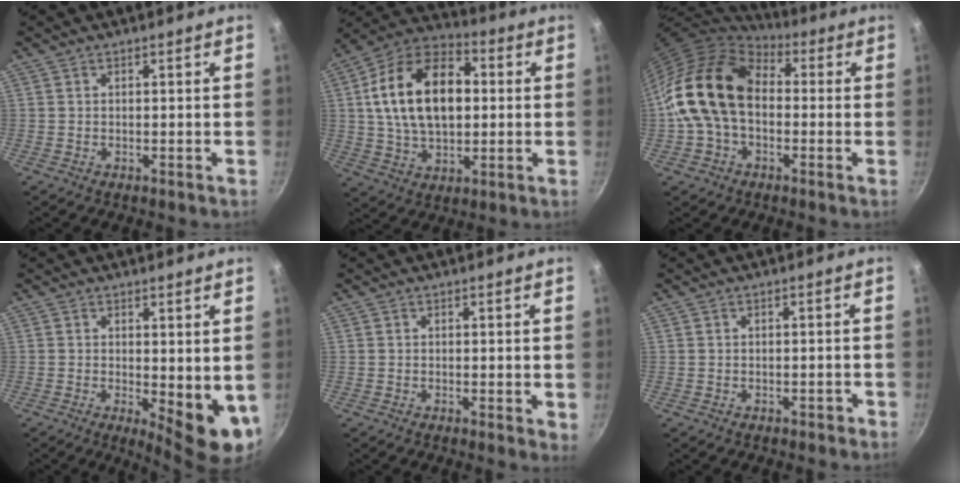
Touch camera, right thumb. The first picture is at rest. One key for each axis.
{"total": 20.3, "fx": 2.5, "fy": 12.7, "fz": 15.6, "tx": -0.245, "ty": 0.022, "tz": 0.033}
{"total": 16.4, "fx": 0.4, "fy": 11.5, "fz": 11.8, "tx": -0.187, "ty": 0.034, "tz": -0.006}
{"total": 8.5, "fx": 0.4, "fy": 3.3, "fz": 7.8, "tx": -0.084, "ty": -0.016, "tz": 0.014}
{"total": 1.5, "fx": 0.4, "fy": 0.7, "fz": 1.3, "tx": -0.015, "ty": -0.003, "tz": 0.004}
{"total": 0.8, "fx": -0.4, "fy": 0.6, "fz": 0.3, "tx": 0.005, "ty": 0.011, "tz": -0.001}